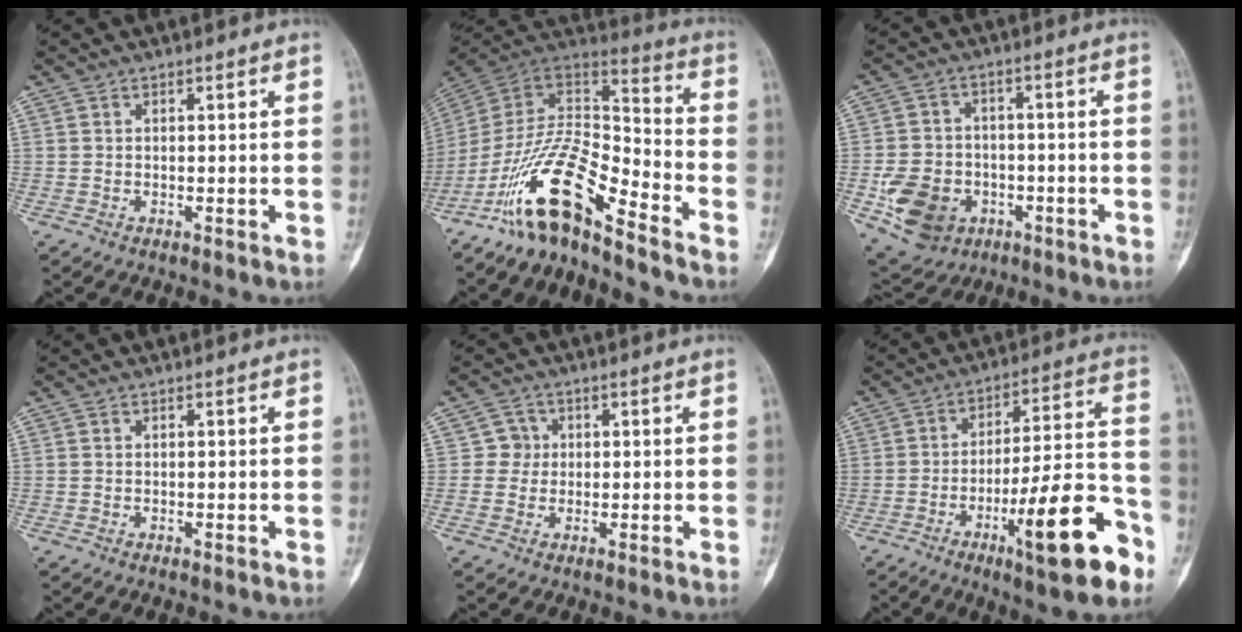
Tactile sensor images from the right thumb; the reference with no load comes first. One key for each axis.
{"total": 16.9, "fx": -11.8, "fy": 4.6, "fz": 11.2, "tx": -0.197, "ty": 0.096, "tz": -0.218}
{"total": 12.4, "fx": -4.2, "fy": 9.8, "fz": 6.4, "tx": -0.098, "ty": 0.017, "tz": -0.060}
{"total": 0.0}
{"total": 2.9, "fx": 0.3, "fy": 2.9, "fz": 0.2, "tx": 0.020, "ty": 0.007, "tz": -0.003}
{"total": 19.3, "fx": -9.0, "fy": 4.1, "fz": 16.6, "tx": -0.243, "ty": 0.052, "tz": -0.134}